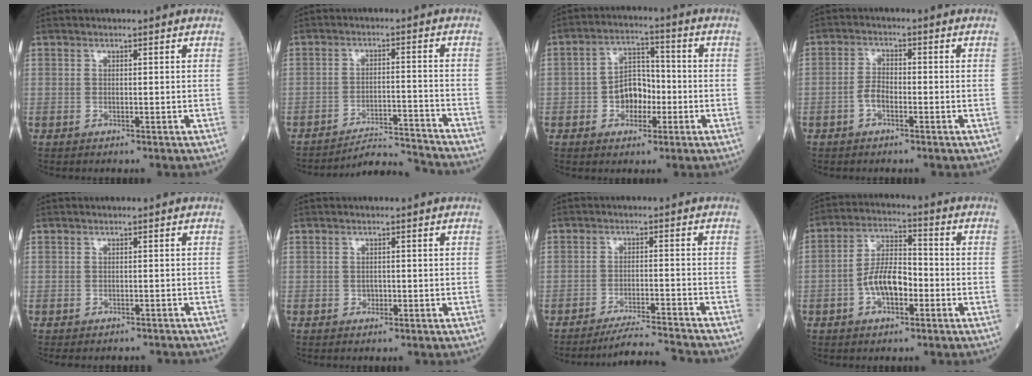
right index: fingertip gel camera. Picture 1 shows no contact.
{"total": 8.2, "force": [-7.9, -2.2, -0.8], "torque": [0.005, 0.005, -0.130]}
{"total": 6.7, "force": [-1.7, 4.4, 4.7], "torque": [-0.085, 0.020, -0.030]}
{"total": 2.9, "force": [-1.2, 1.4, 2.3], "torque": [-0.044, 0.006, -0.025]}
{"total": 6.1, "force": [-5.4, 2.3, 1.4], "torque": [-0.011, -0.002, -0.059]}
{"total": 0.8, "force": [-0.2, 0.7, 0.4], "torque": [-0.006, 0.003, -0.002]}
{"total": 8.4, "force": [-8.1, -2.0, 1.4], "torque": [-0.019, -0.010, -0.132]}
{"total": 7.9, "force": [-2.4, 3.4, 6.8], "torque": [-0.138, 0.015, -0.047]}